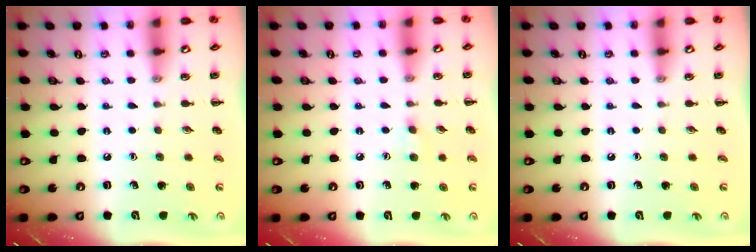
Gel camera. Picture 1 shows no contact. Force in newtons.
{"total": 4.7, "press": 4.3, "slide": 1.7}
{"total": 0.0}